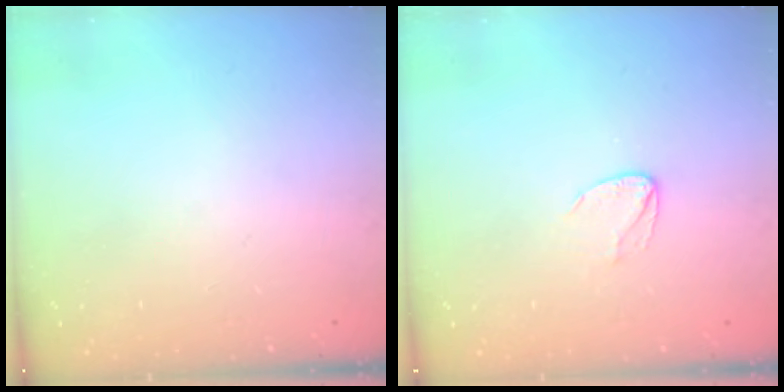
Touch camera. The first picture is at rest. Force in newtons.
{"total": 3.9, "press": 3.9, "slide": 0.4}